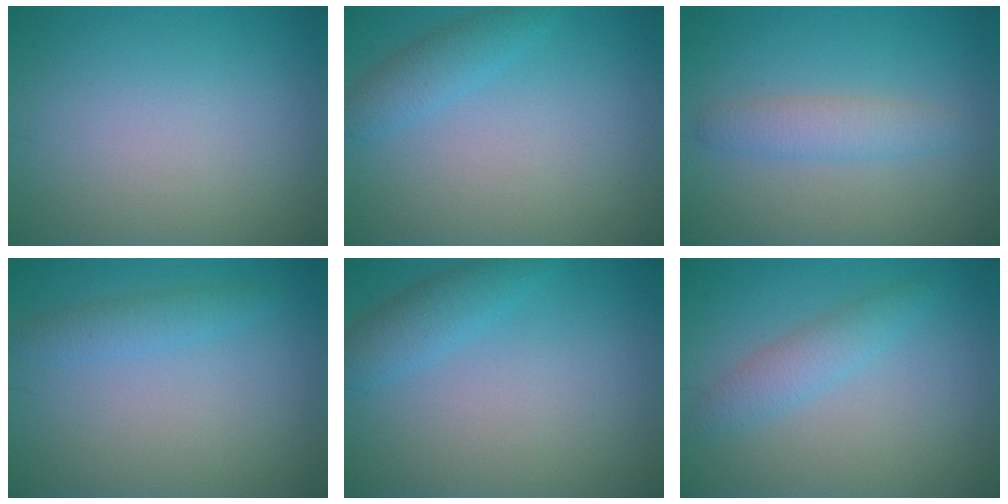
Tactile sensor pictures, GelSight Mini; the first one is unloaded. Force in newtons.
{"total": 2.3, "press": 2.3, "slide": 0.1}
{"total": 2.5, "press": 2.5, "slide": 0.2}
{"total": 1.7, "press": 1.7, "slide": 0.0}
{"total": 2.6, "press": 2.6, "slide": 0.2}
{"total": 2.4, "press": 2.4, "slide": 0.1}